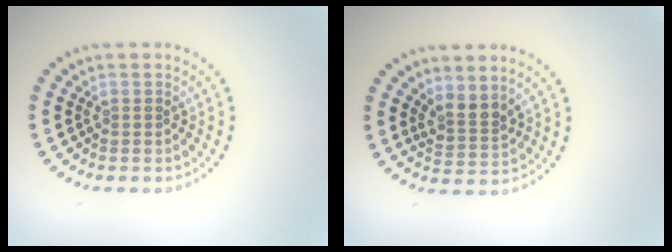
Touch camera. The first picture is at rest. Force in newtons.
{"total": 2.4, "press": 1.8, "slide": 1.6}